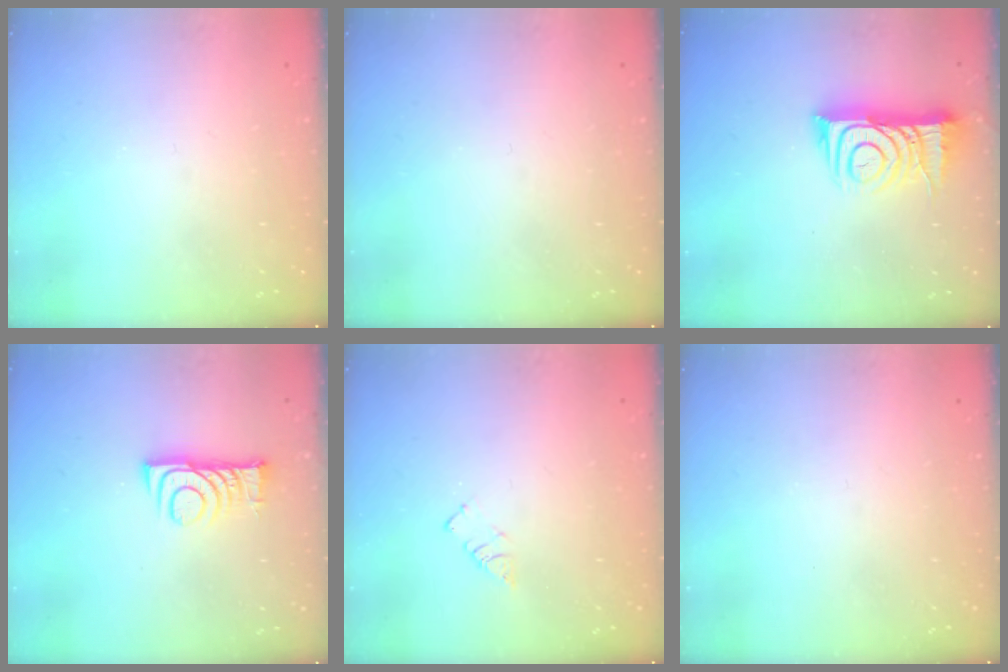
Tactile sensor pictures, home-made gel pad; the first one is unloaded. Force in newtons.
{"total": 0.0}
{"total": 11.5, "press": 11.4, "slide": 1.1}
{"total": 8.1, "press": 8.1, "slide": 0.9}
{"total": 2.9, "press": 2.9, "slide": 0.4}
{"total": 0.0}